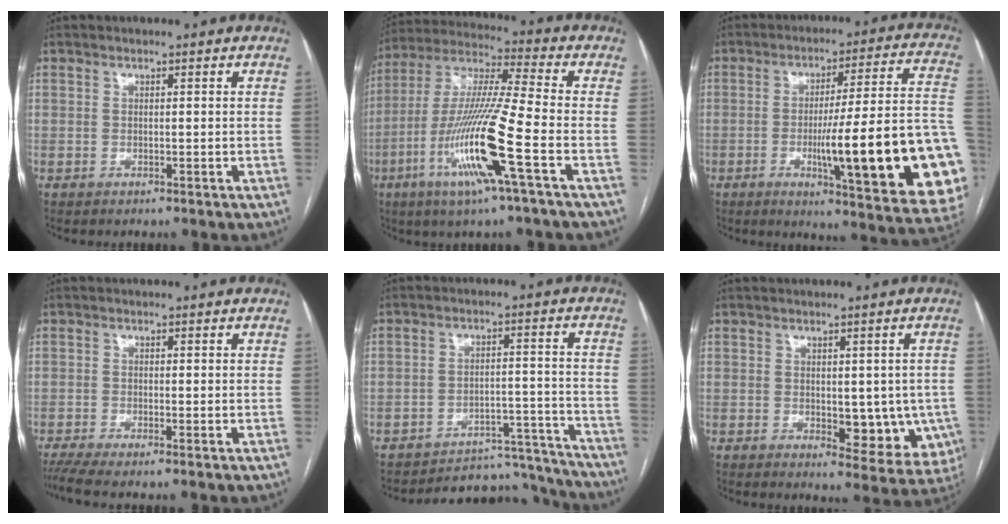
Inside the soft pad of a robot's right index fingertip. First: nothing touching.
{"total": 16.7, "force": [-6.1, -0.5, 15.6], "torque": [-0.318, -0.017, -0.121]}
{"total": 25.0, "force": [-5.6, 2.0, 24.3], "torque": [-0.233, 0.002, -0.072]}
{"total": 3.7, "force": [-2.5, 0.3, 2.8], "torque": [-0.058, -0.006, -0.051]}
{"total": 14.3, "force": [-14.0, 2.8, 0.0], "torque": [0.021, 0.045, -0.183]}
{"total": 9.0, "force": [-1.0, 4.5, 7.7], "torque": [-0.073, -0.009, -0.001]}